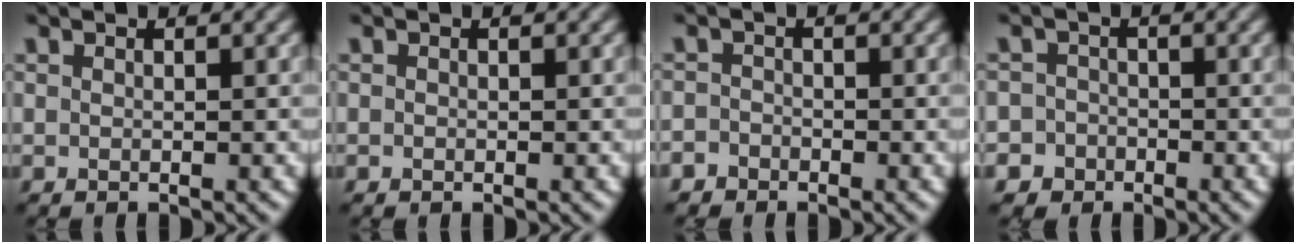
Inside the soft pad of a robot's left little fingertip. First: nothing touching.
{"total": 0.0}
{"total": 1.5, "force": [-1.0, 1.1, 0.1], "torque": [0.021, 0.005, -0.024]}
{"total": 3.5, "force": [-1.8, 3.0, 0.0], "torque": [0.038, 0.004, -0.042]}